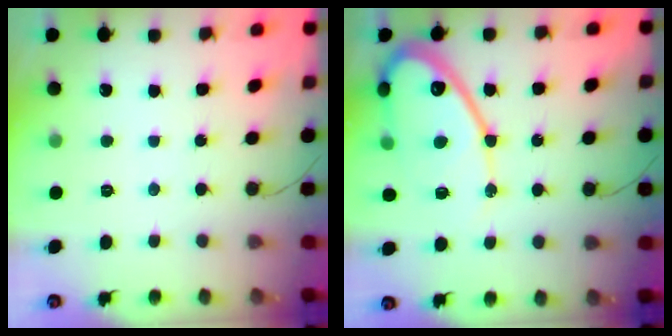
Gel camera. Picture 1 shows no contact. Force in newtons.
{"total": 15.4, "press": 15.4, "slide": 1.3}